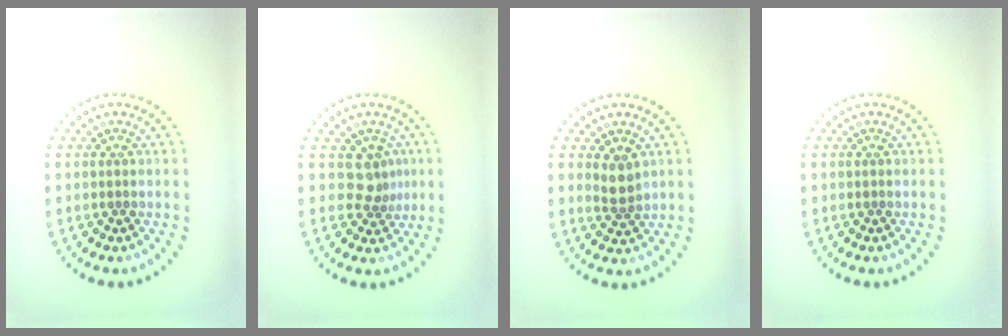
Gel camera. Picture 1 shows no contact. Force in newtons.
{"total": 2.4, "press": 1.7, "slide": 1.6}
{"total": 1.9, "press": 1.7, "slide": 0.9}
{"total": 0.0}